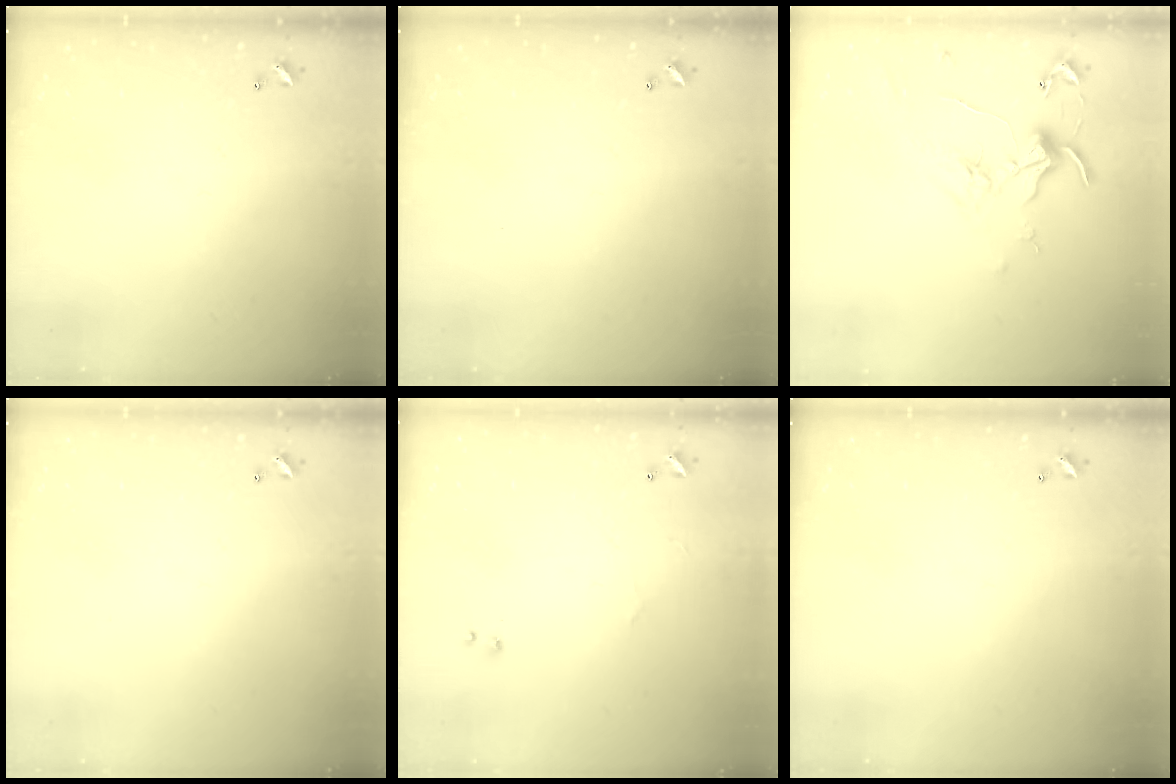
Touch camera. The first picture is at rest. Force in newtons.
{"total": 0.0}
{"total": 0.7, "press": 0.3, "slide": 0.7}
{"total": 0.0}
{"total": 1.0, "press": 0.5, "slide": 0.8}
{"total": 0.0}